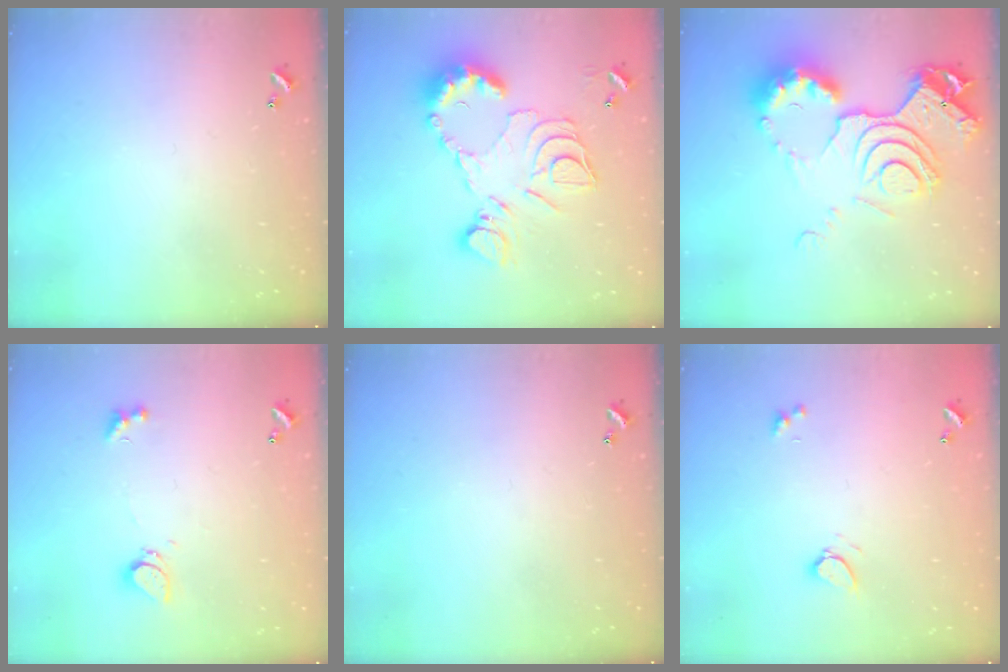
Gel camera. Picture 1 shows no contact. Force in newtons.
{"total": 15.7, "press": 15.7, "slide": 0.8}
{"total": 21.0, "press": 20.9, "slide": 2.1}
{"total": 1.8, "press": 1.7, "slide": 0.5}
{"total": 0.0}
{"total": 1.7, "press": 1.6, "slide": 0.3}